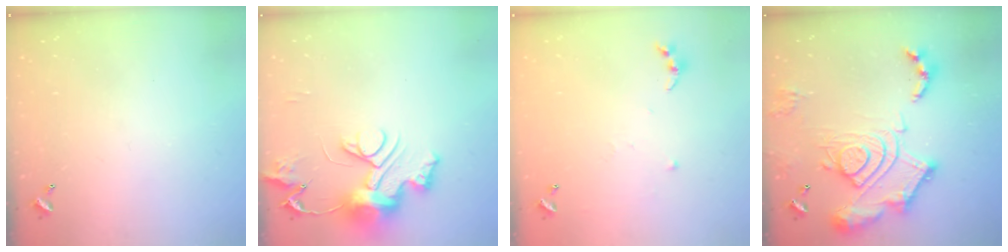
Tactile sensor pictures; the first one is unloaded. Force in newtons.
{"total": 13.0, "press": 13.0, "slide": 0.8}
{"total": 4.8, "press": 4.7, "slide": 0.5}
{"total": 21.5, "press": 21.4, "slide": 2.5}